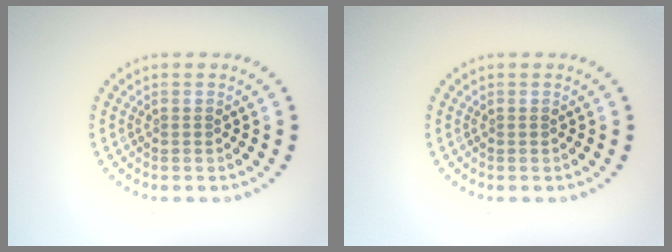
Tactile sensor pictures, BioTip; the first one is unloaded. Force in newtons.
{"total": 0.0}